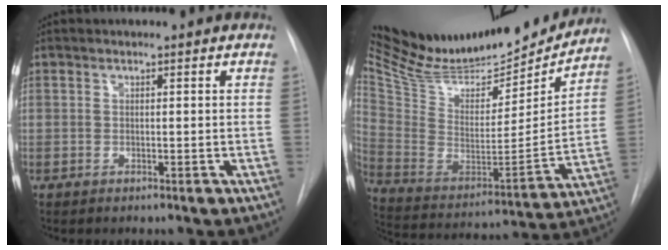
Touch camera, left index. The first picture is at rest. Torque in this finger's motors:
{"motor_torque": [0.81, -1.33, -0.29, -0.05]}